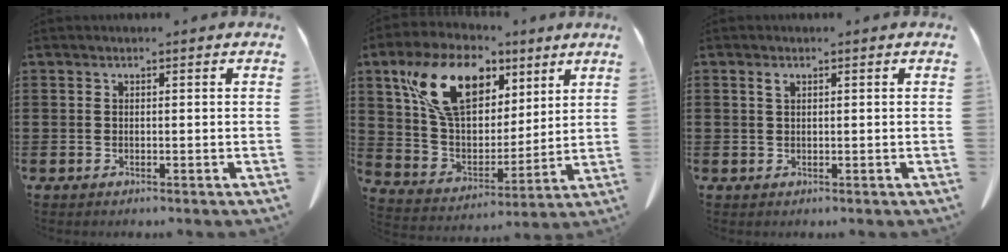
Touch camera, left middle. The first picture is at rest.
{"total": 15.1, "force": [7.7, 8.9, 9.4], "torque": [-0.217, 0.016, 0.149]}
{"total": 1.0, "force": [0.5, 0.6, 0.7], "torque": [-0.016, 0.001, 0.010]}